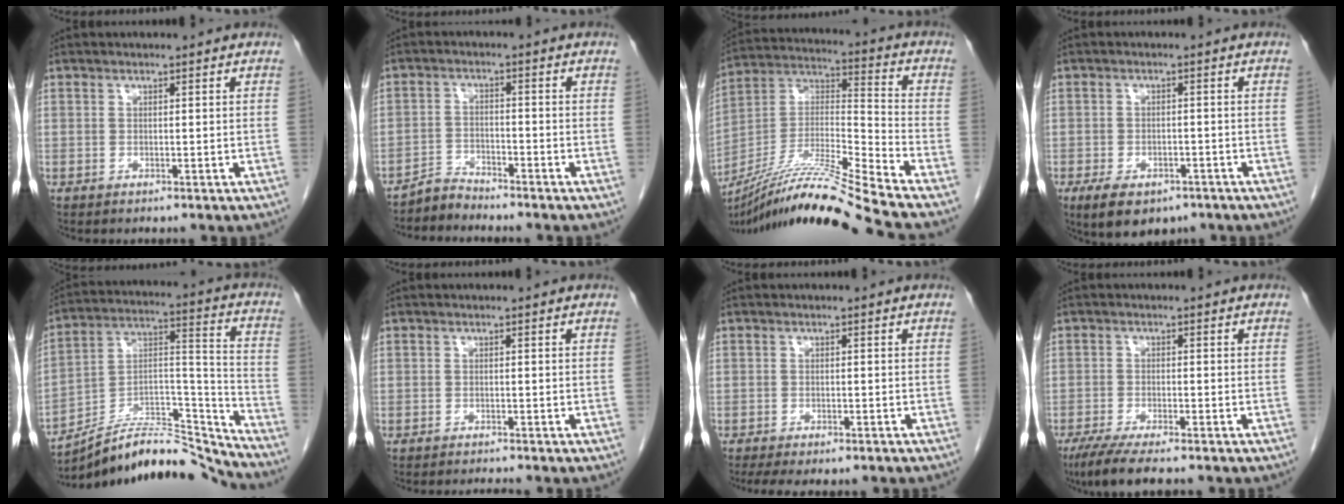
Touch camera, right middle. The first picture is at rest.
{"total": 3.0, "force": [-2.9, 0.0, -0.6], "torque": [0.018, -0.013, -0.055]}
{"total": 19.1, "force": [-16.2, -3.0, 9.6], "torque": [-0.194, -0.007, -0.295]}
{"total": 8.5, "force": [-5.7, 4.5, 4.5], "torque": [-0.074, -0.001, -0.082]}
{"total": 17.7, "force": [-17.4, 1.0, 3.2], "torque": [-0.047, 0.056, -0.290]}
{"total": 1.3, "force": [-1.3, -0.4, 0.2], "torque": [-0.005, -0.004, -0.019]}
{"total": 6.5, "force": [-5.3, 1.5, 3.4], "torque": [-0.044, -0.008, -0.073]}
{"total": 7.2, "force": [-5.6, 0.7, 4.5], "torque": [-0.076, -0.018, -0.090]}